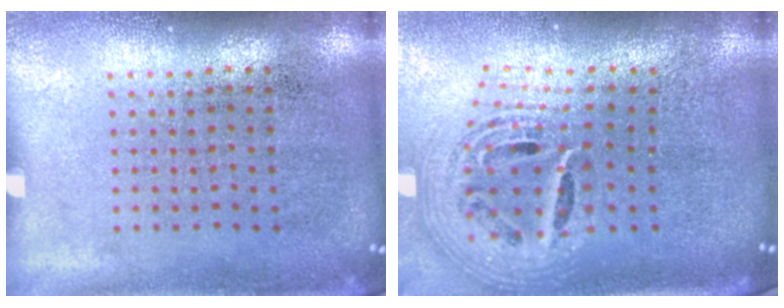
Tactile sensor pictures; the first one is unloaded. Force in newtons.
{"total": 2.7, "press": 1.8, "slide": 2.0}